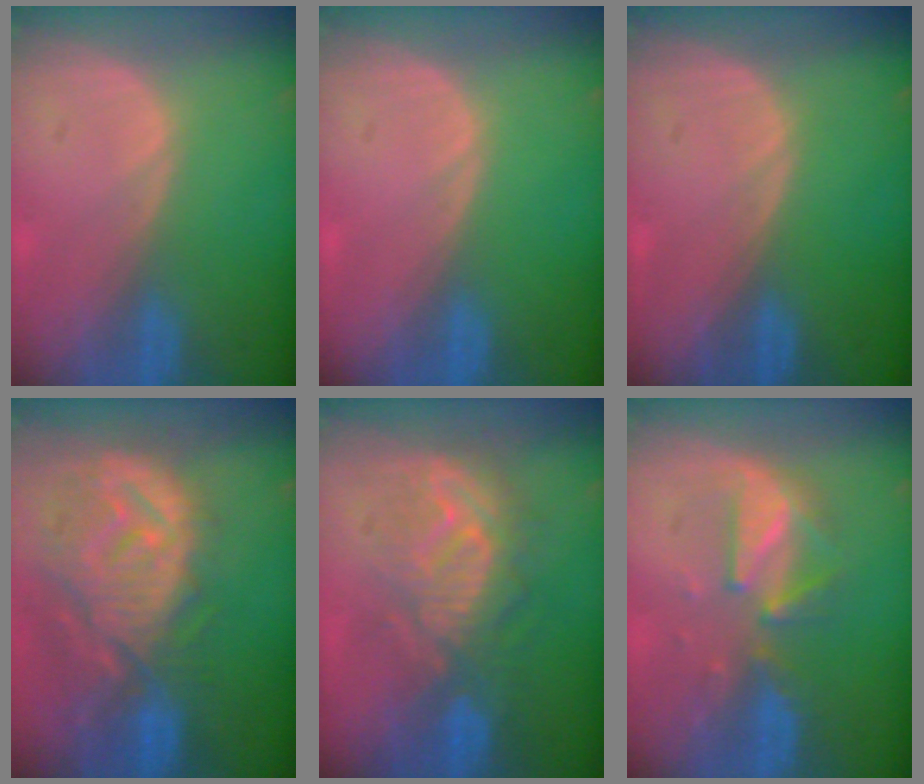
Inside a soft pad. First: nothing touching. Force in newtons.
{"total": 0.0}
{"total": 0.0}
{"total": 12.5, "press": 11.1, "slide": 5.7}
{"total": 9.0, "press": 8.9, "slide": 1.0}
{"total": 6.0, "press": 6.0, "slide": 0.6}